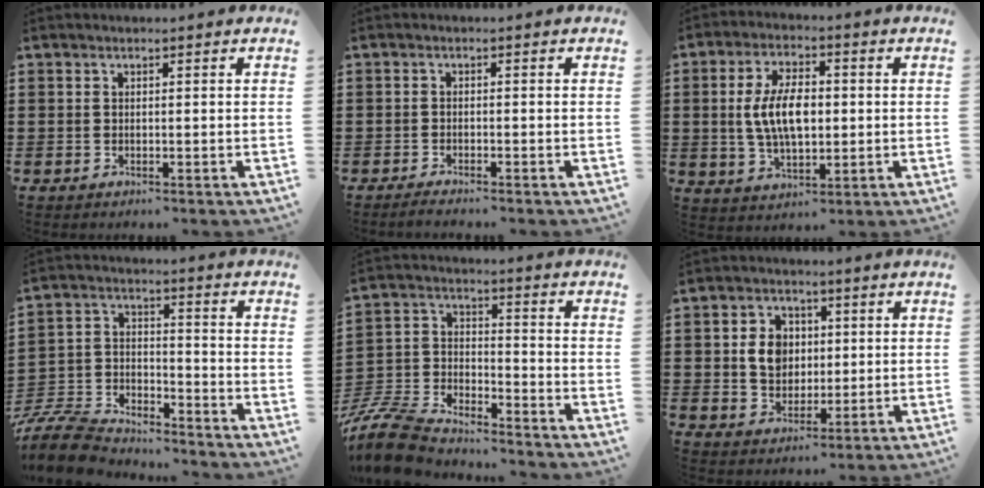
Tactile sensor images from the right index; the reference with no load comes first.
{"total": 1.2, "force": [-1.2, -0.1, 0.2], "torque": [-0.006, -0.002, -0.022]}
{"total": 8.5, "force": [0.3, 4.3, 7.4], "torque": [-0.152, 0.004, -0.002]}
{"total": 8.4, "force": [-8.1, 1.8, 1.6], "torque": [-0.047, 0.009, -0.165]}
{"total": 9.2, "force": [-8.8, 1.6, 2.2], "torque": [-0.069, 0.008, -0.182]}
{"total": 6.3, "force": [0.9, 5.3, 3.3], "torque": [-0.083, 0.018, 0.014]}